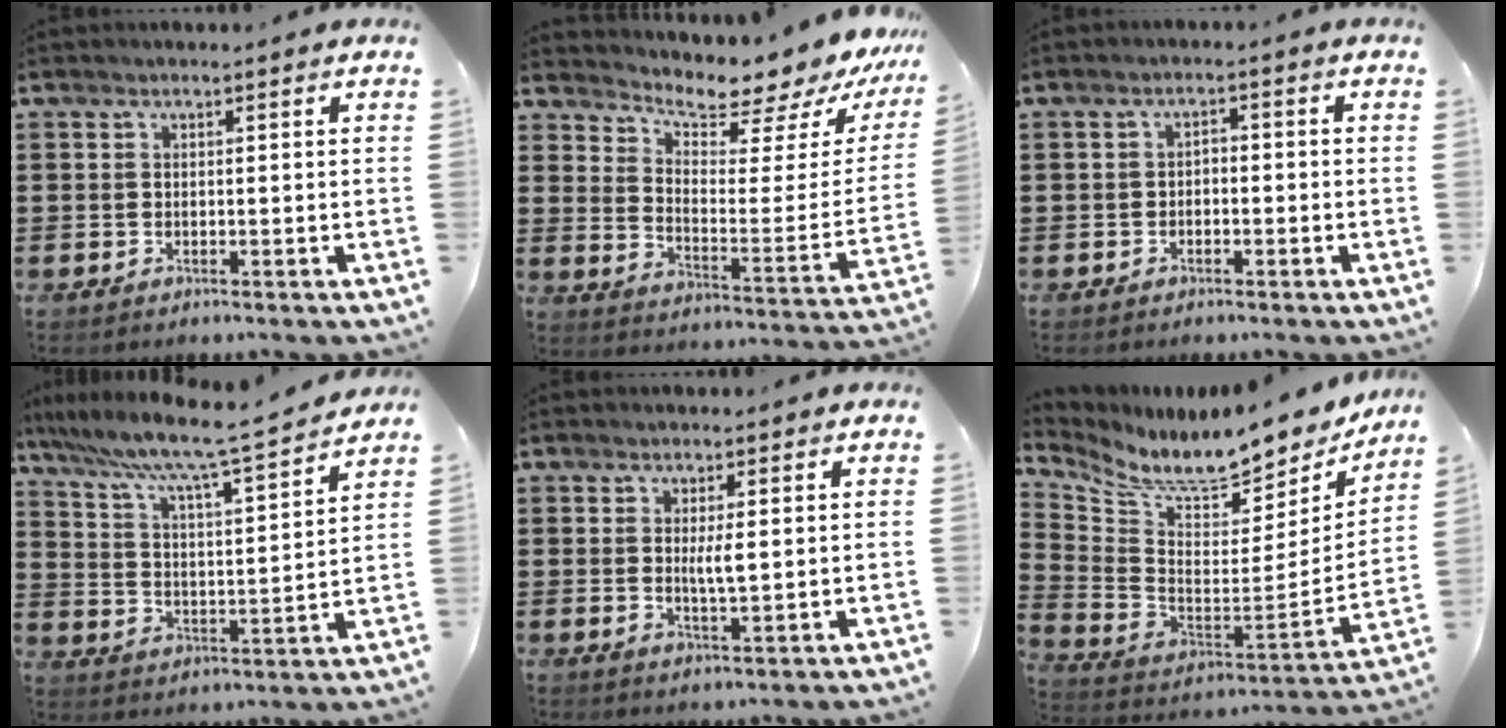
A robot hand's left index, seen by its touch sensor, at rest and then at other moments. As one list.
[{"total": 6.7, "force": [6.2, 1.6, 2.1], "torque": [-0.054, -0.061, 0.099]}, {"total": 1.5, "force": [-1.3, 0.5, 0.4], "torque": [-0.013, 0.004, -0.028]}, {"total": 7.8, "force": [6.7, -0.3, 4.0], "torque": [-0.106, -0.049, 0.104]}, {"total": 2.5, "force": [0.5, 0.3, 2.4], "torque": [-0.048, -0.002, 0.007]}, {"total": 8.9, "force": [8.1, 0.7, 3.7], "torque": [-0.095, -0.078, 0.131]}]